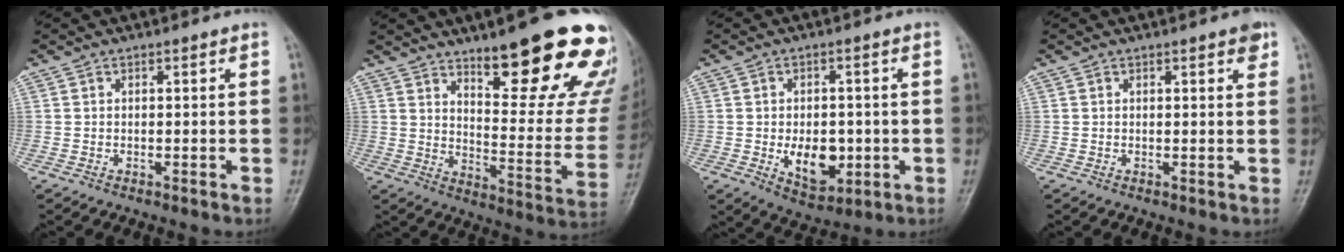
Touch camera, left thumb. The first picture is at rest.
{"total": 24.1, "force": [15.6, 6.1, 17.4], "torque": [-0.189, -0.097, 0.219]}
{"total": 8.9, "force": [-1.5, 5.8, 6.6], "torque": [-0.073, -0.006, -0.008]}
{"total": 2.1, "force": [1.2, 0.6, 1.5], "torque": [-0.016, -0.003, 0.012]}